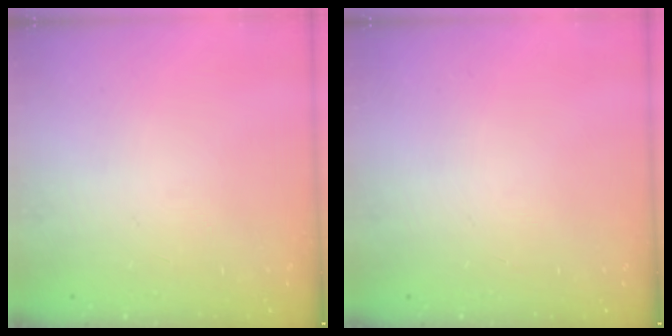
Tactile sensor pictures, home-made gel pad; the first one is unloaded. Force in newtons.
{"total": 0.0}